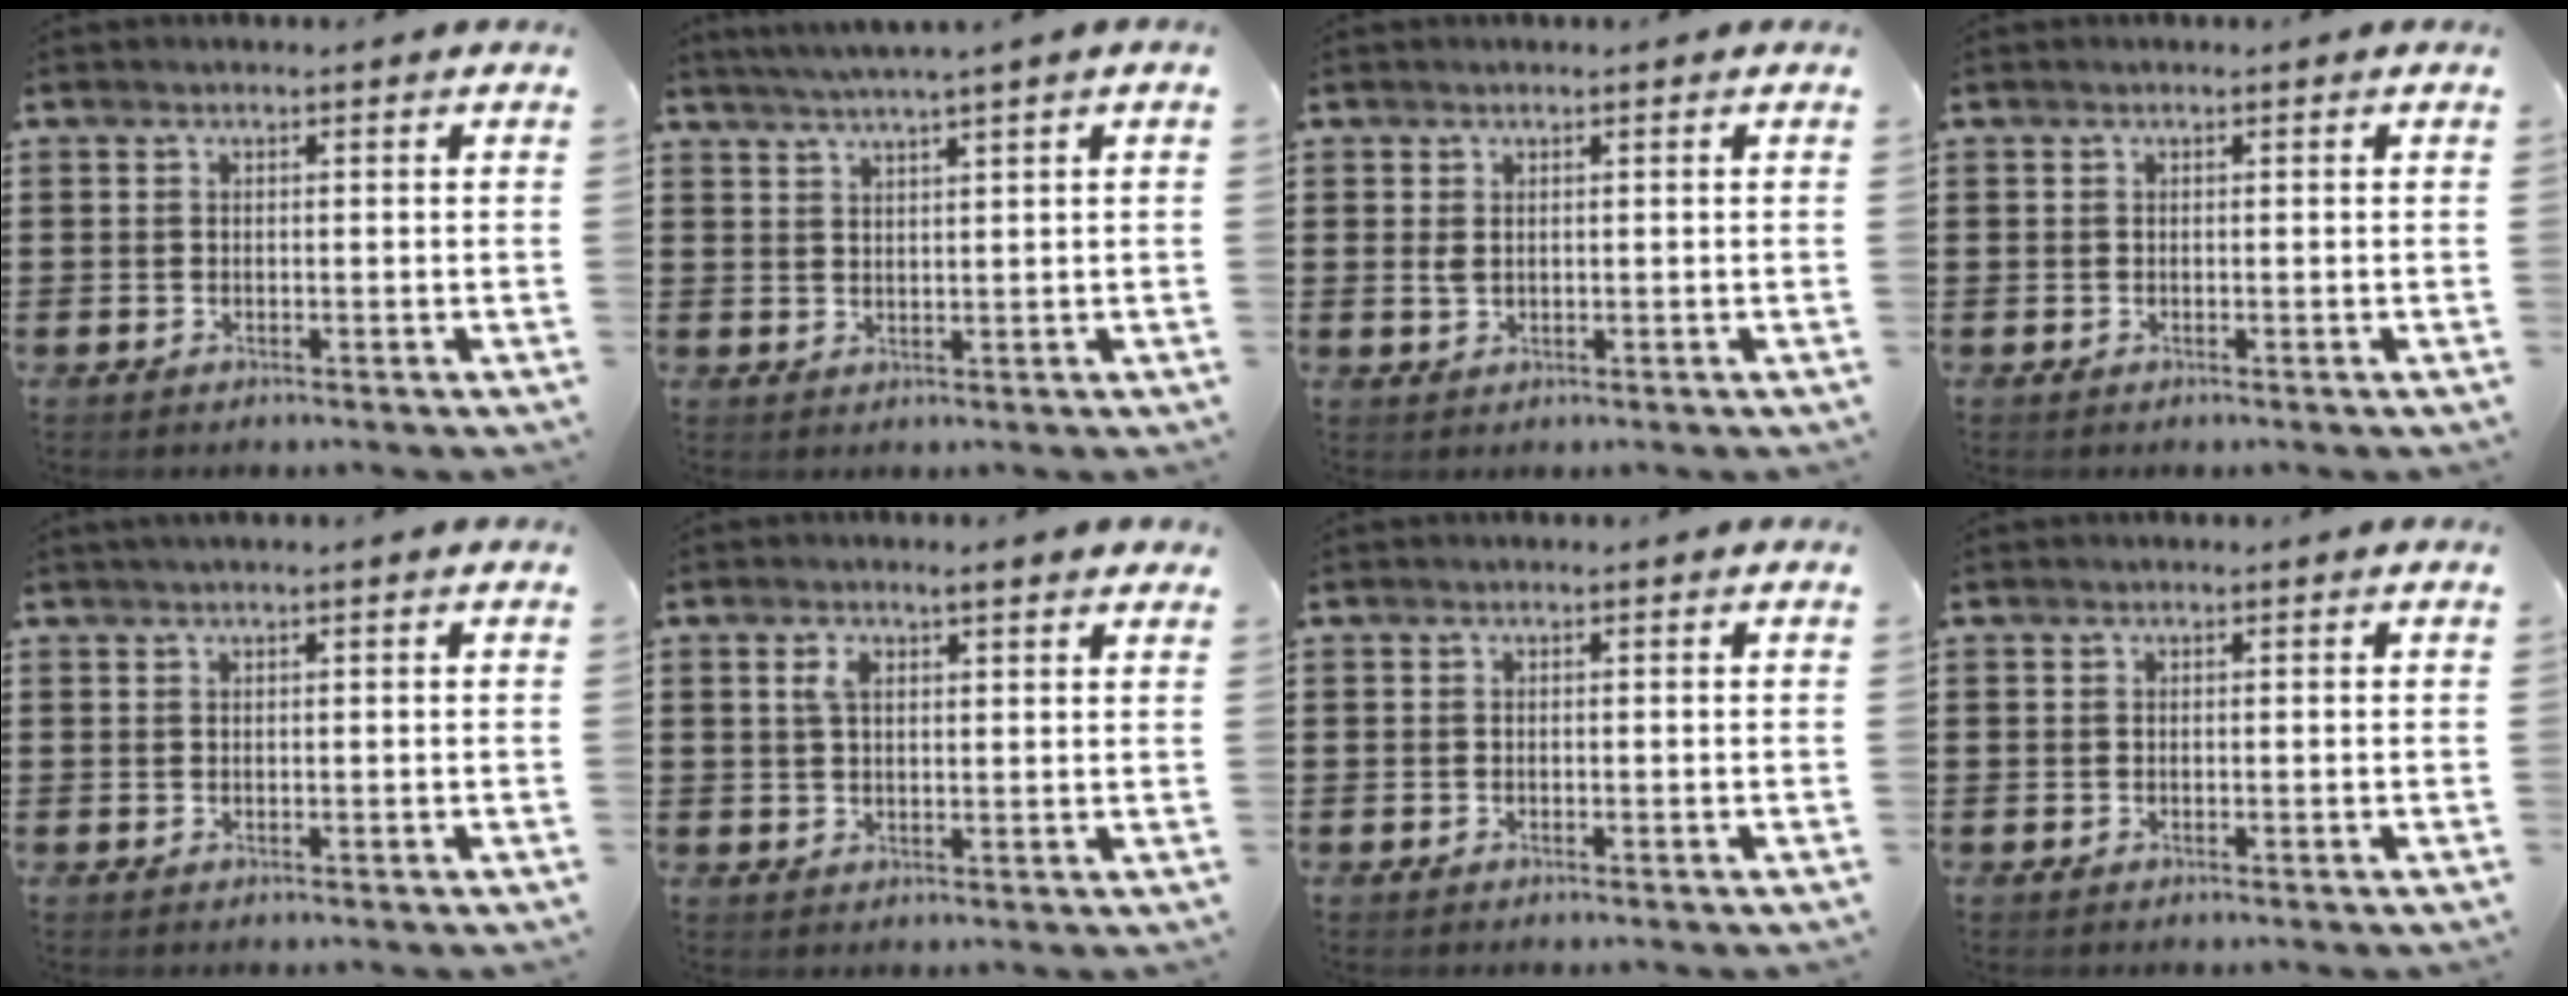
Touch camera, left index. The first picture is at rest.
{"total": 2.4, "force": [1.9, -0.7, 1.2], "torque": [-0.025, -0.006, 0.035]}
{"total": 1.4, "force": [0.3, 0.9, 1.0], "torque": [-0.031, 0.002, 0.002]}
{"total": 0.0}
{"total": 0.5, "force": [0.2, -0.1, 0.5], "torque": [-0.008, -0.002, 0.005]}
{"total": 3.3, "force": [1.9, 0.9, 2.6], "torque": [-0.054, 0.006, 0.032]}
{"total": 0.0}
{"total": 0.0}